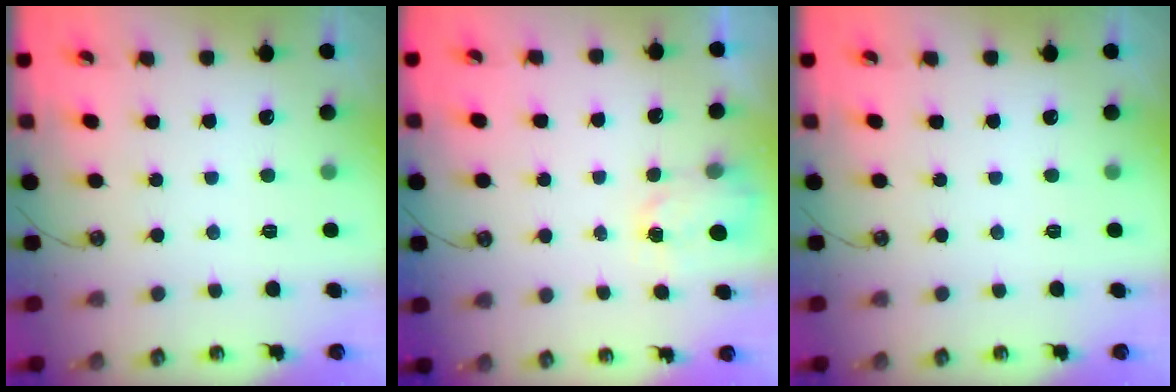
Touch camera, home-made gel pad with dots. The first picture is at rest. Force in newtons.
{"total": 1.5, "press": 1.5, "slide": 0.2}
{"total": 0.0}